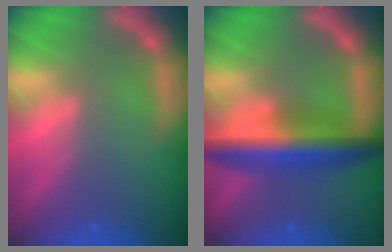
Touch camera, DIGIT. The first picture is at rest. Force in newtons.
{"total": 7.5}